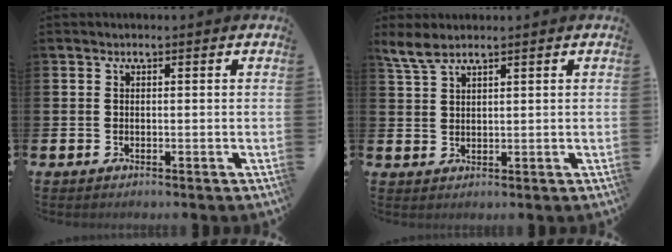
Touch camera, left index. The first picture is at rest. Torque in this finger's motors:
{"motor_torque": [0.17, -0.05, 0.04, 0.04]}